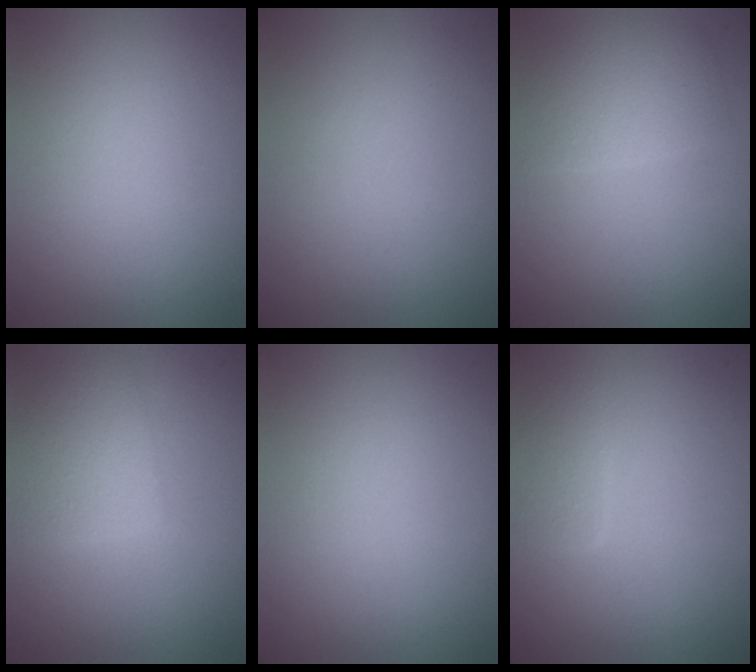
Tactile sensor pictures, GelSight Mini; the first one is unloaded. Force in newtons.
{"total": 0.0}
{"total": 2.9, "press": 2.9, "slide": 0.1}
{"total": 2.9, "press": 2.9, "slide": 0.2}
{"total": 0.0}
{"total": 1.5, "press": 1.5, "slide": 0.1}